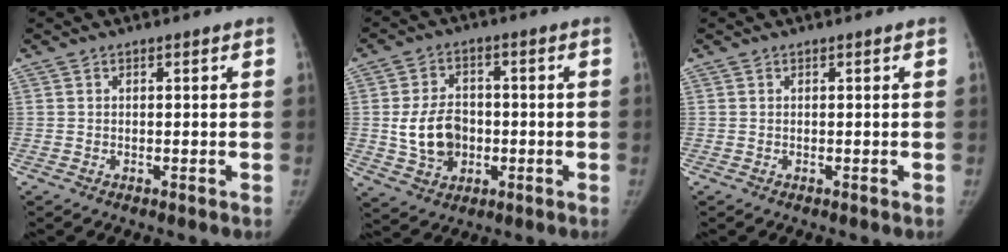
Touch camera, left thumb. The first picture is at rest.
{"total": 9.6, "force": [-1.0, 7.4, 6.0], "torque": [-0.086, 0.010, -0.012]}
{"total": 0.0}